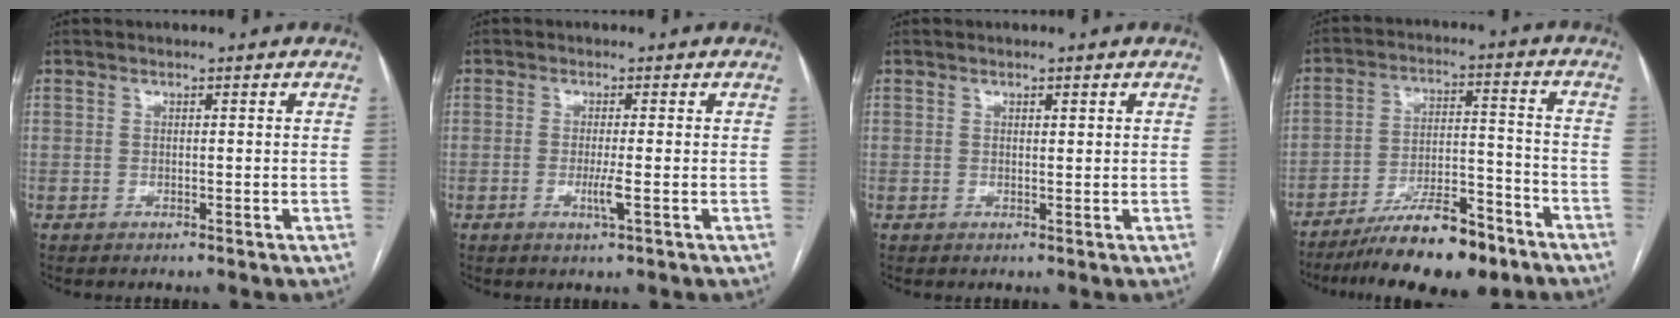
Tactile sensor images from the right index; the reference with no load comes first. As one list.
[{"total": 2.5, "force": [-0.7, -0.3, 2.4], "torque": [-0.047, -0.007, -0.013]}, {"total": 0.8, "force": [0.5, 0.2, 0.6], "torque": [-0.012, -0.001, 0.006]}, {"total": 13.9, "force": [-10.4, 3.2, 8.7], "torque": [-0.142, 0.004, -0.173]}]